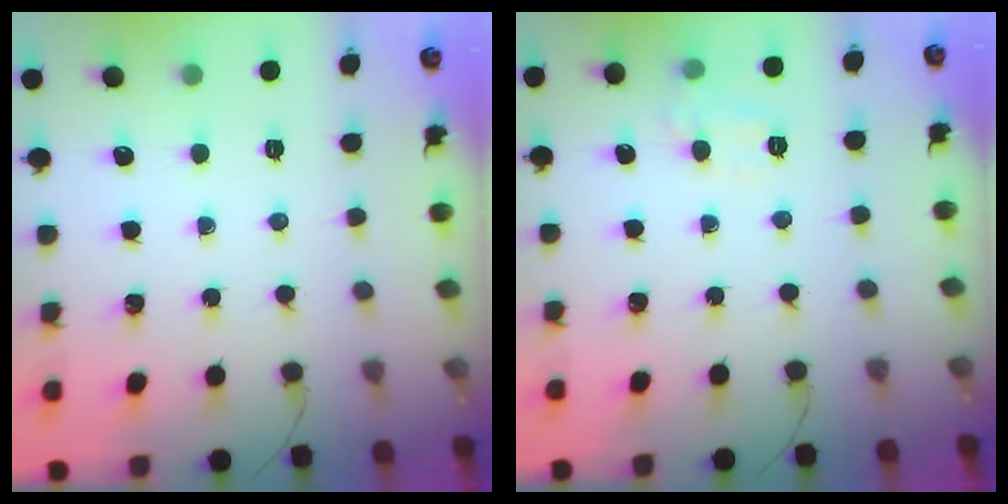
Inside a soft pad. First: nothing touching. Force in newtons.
{"total": 6.6, "press": 6.5, "slide": 1.2}